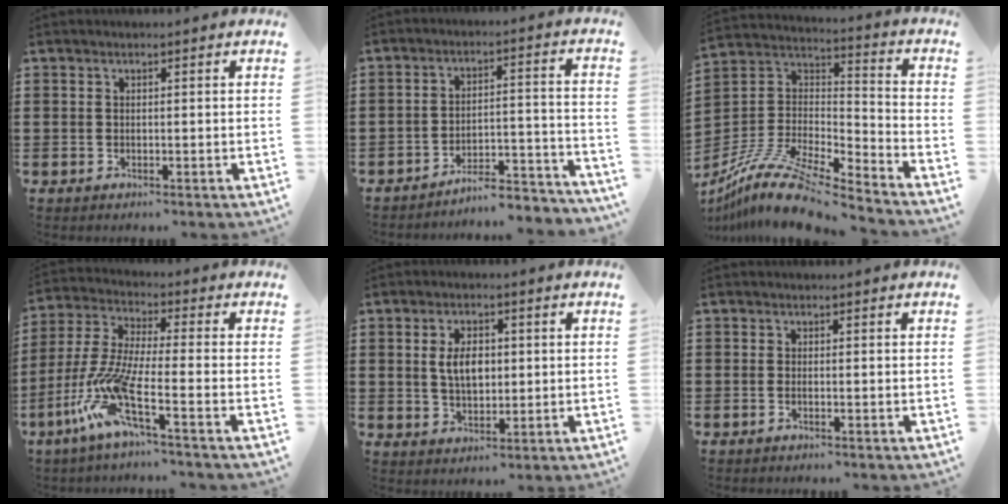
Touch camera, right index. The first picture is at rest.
{"total": 5.5, "force": [-5.2, 0.4, 1.6], "torque": [-0.028, 0.003, -0.105]}
{"total": 12.5, "force": [-10.3, 2.7, 6.5], "torque": [-0.133, 0.023, -0.200]}
{"total": 9.7, "force": [-5.2, 1.5, 8.1], "torque": [-0.208, -0.024, -0.112]}
{"total": 5.0, "force": [0.5, 2.8, 4.1], "torque": [-0.069, 0.004, 0.003]}
{"total": 0.7, "force": [-0.4, 0.0, 0.5], "torque": [-0.009, -0.003, -0.007]}